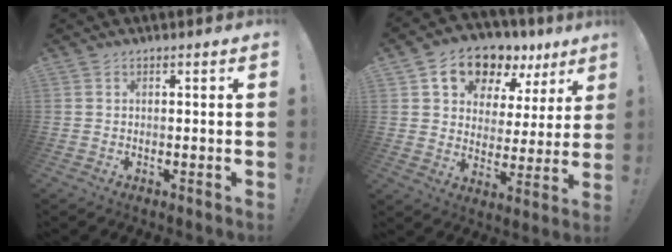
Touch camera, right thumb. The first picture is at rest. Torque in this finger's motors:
{"motor_torque": [0.44, 2.40, 0.46, -0.23, 0.26]}